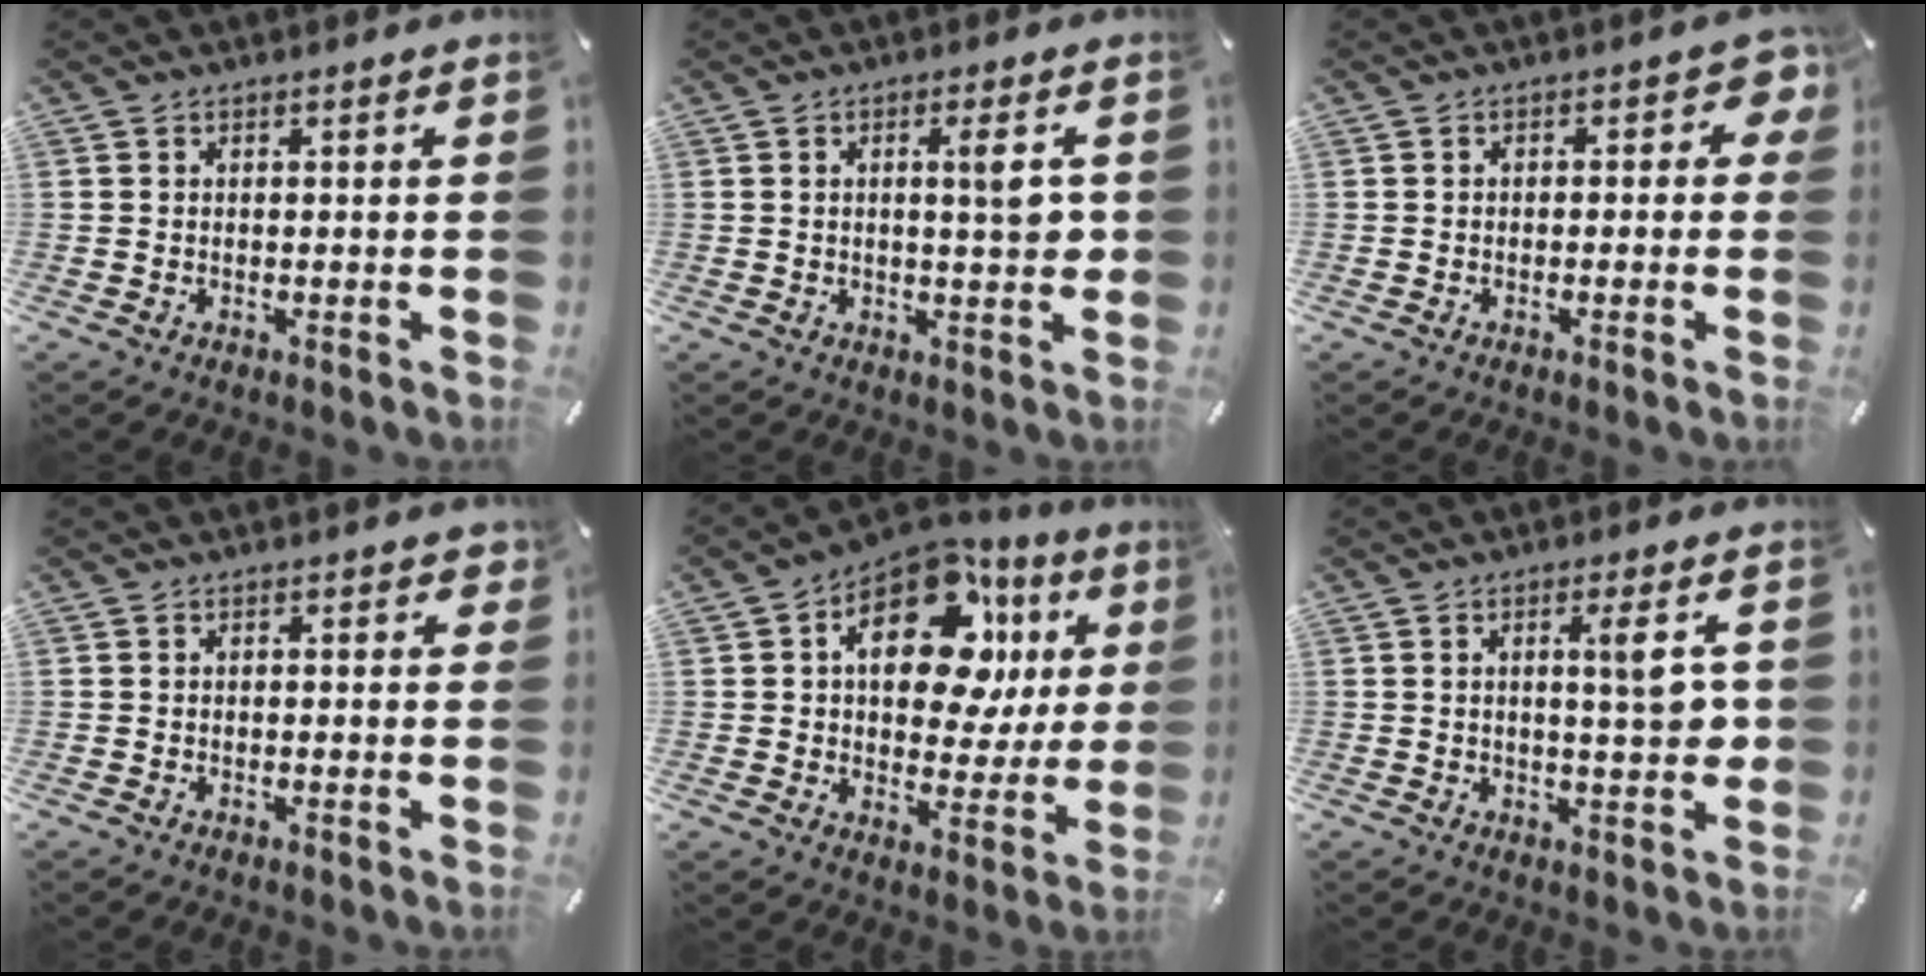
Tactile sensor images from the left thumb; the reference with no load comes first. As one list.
[{"total": 5.6, "force": [1.0, 1.2, 5.4], "torque": [-0.071, -0.013, 0.007]}, {"total": 3.6, "force": [-0.1, 2.2, 2.9], "torque": [-0.039, 0.007, -0.007]}, {"total": 1.4, "force": [0.1, 0.8, 1.1], "torque": [-0.006, -0.001, -0.003]}, {"total": 19.0, "force": [6.8, 11.2, 13.8], "torque": [-0.198, -0.025, 0.115]}, {"total": 6.8, "force": [1.4, 1.3, 6.5], "torque": [-0.092, -0.013, 0.013]}]